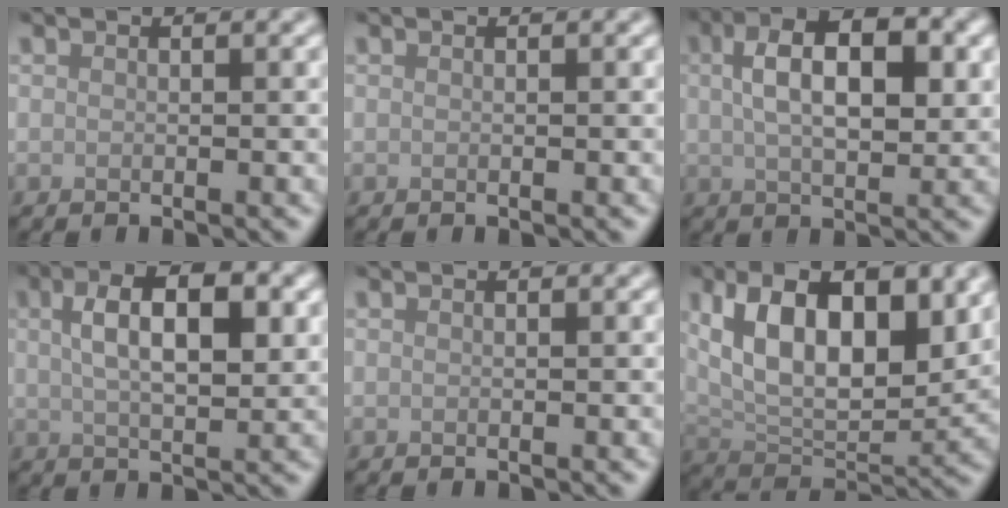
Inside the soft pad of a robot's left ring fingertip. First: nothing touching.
{"total": 0.0}
{"total": 7.6, "force": [1.8, 3.6, 6.4], "torque": [-0.102, 0.014, 0.026]}
{"total": 7.0, "force": [2.0, 2.9, 6.1], "torque": [-0.097, 0.009, 0.030]}
{"total": 0.0}
{"total": 11.9, "force": [3.8, 6.0, 9.6], "torque": [-0.152, 0.003, 0.067]}